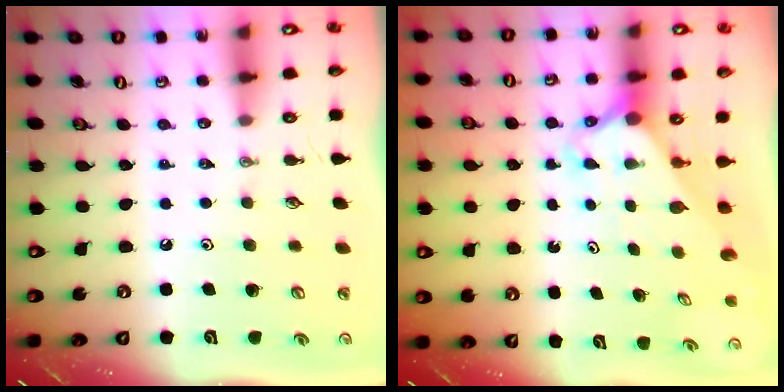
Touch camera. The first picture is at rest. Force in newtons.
{"total": 2.5, "press": 2.5, "slide": 0.2}